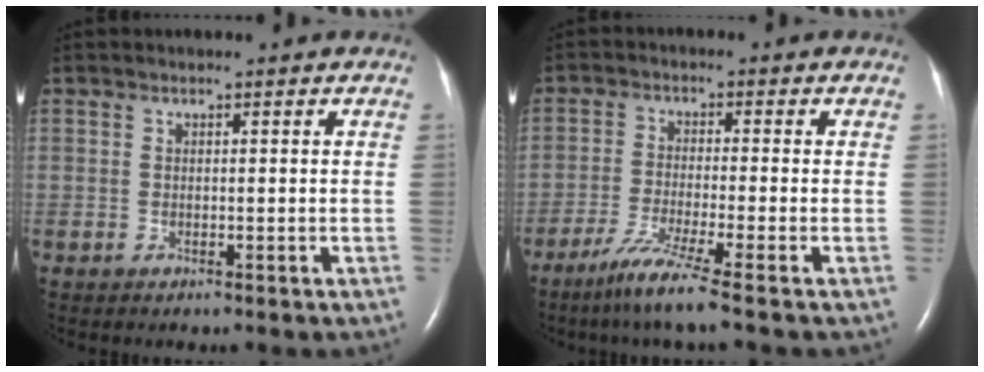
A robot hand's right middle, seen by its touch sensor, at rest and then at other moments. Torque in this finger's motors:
{"motor_torque": [0.84, -0.88, 0.15, 0.06]}